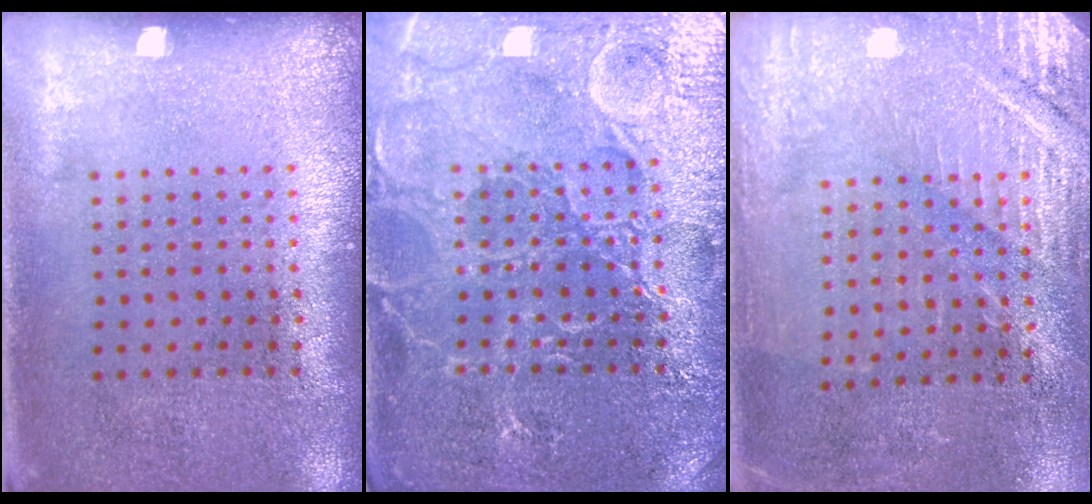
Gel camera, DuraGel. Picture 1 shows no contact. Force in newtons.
{"total": 4.7, "press": 4.6, "slide": 0.6}
{"total": 2.9, "press": 2.9, "slide": 0.2}